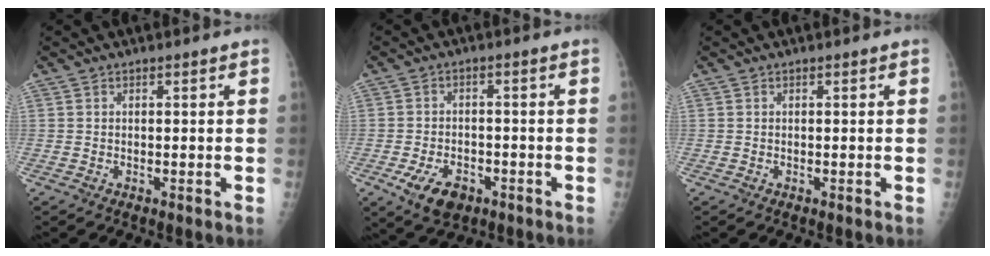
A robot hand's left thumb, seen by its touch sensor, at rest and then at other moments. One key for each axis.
{"total": 7.3, "fx": -3.6, "fy": 4.5, "fz": 4.6, "tx": -0.075, "ty": 0.013, "tz": -0.053}
{"total": 0.0}